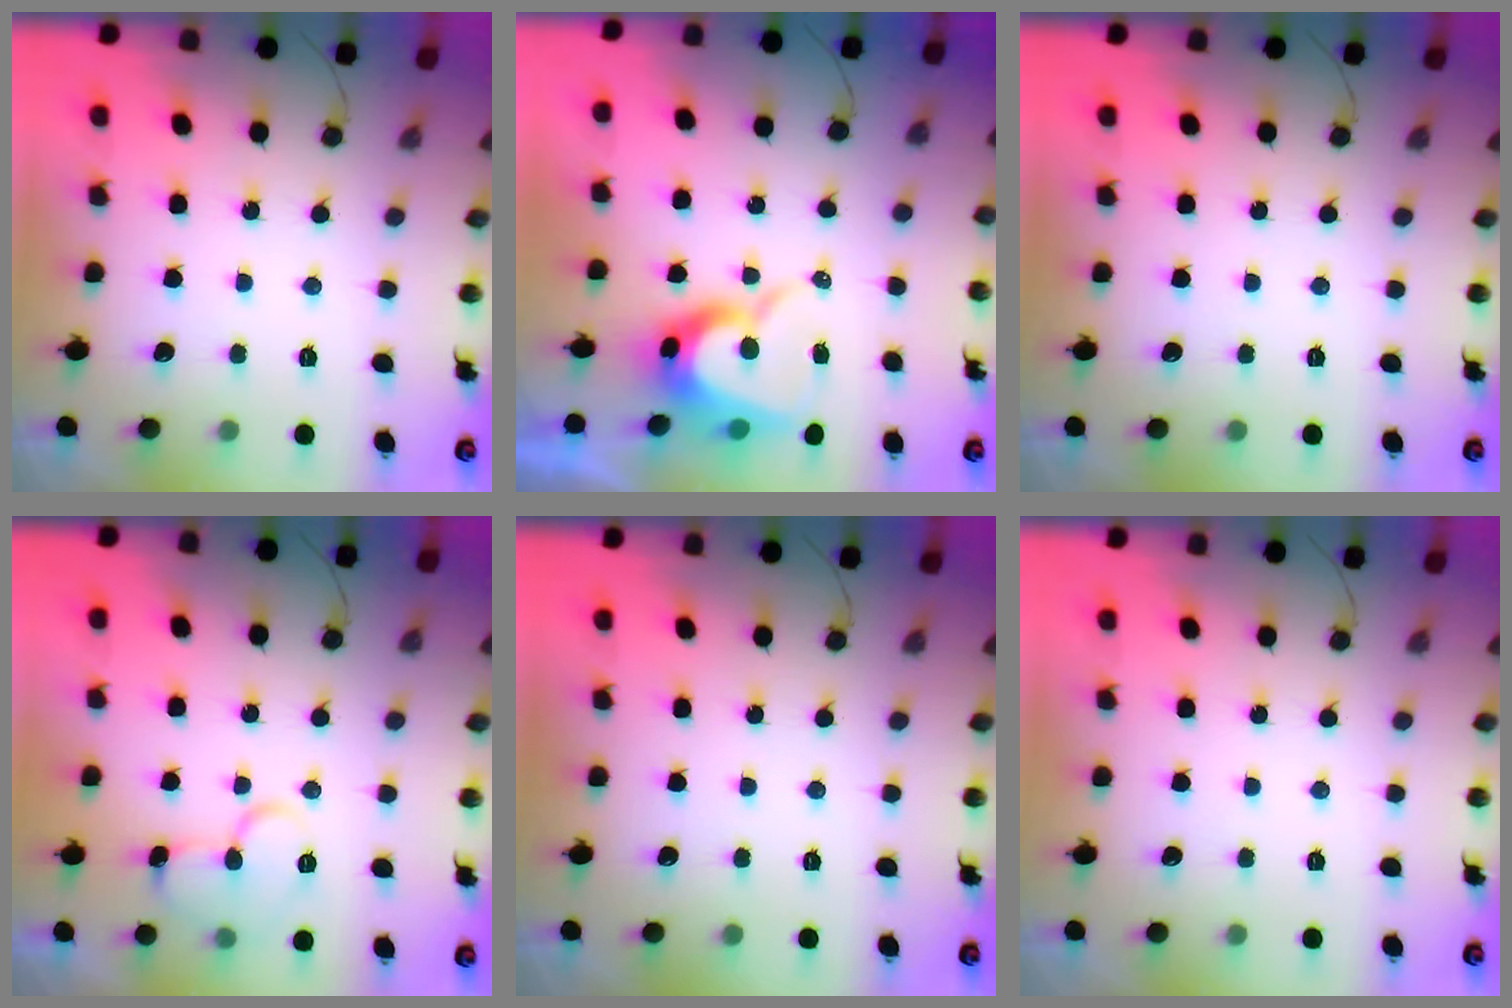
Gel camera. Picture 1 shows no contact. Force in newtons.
{"total": 11.2, "press": 11.1, "slide": 1.1}
{"total": 0.0}
{"total": 10.1, "press": 10.1, "slide": 1.1}
{"total": 0.0}
{"total": 0.0}